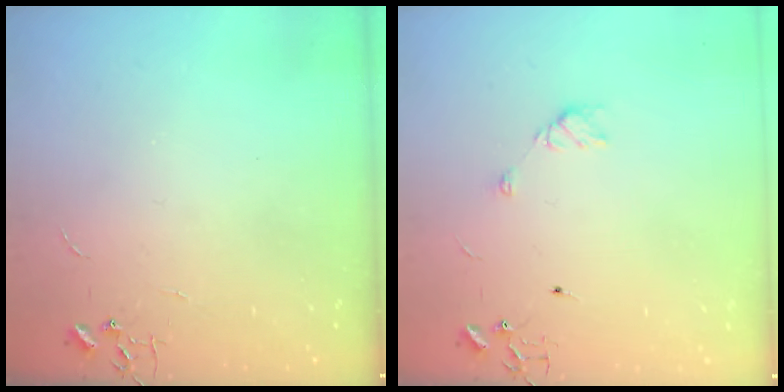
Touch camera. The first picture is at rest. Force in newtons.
{"total": 6.5, "press": 6.5, "slide": 0.7}